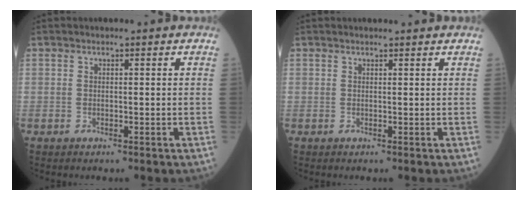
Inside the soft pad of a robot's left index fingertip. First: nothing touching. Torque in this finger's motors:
{"motor_torque": [-0.07, -0.01, -0.20, 0.00]}